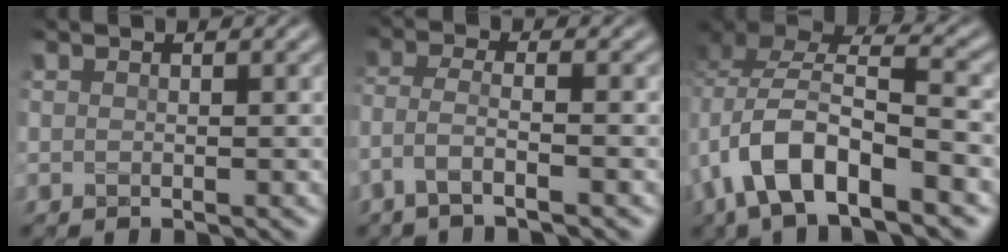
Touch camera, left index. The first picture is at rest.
{"total": 3.4, "force": [-2.1, 0.6, 2.6], "torque": [-0.051, 0.005, -0.056]}
{"total": 9.8, "force": [-3.6, 4.8, 7.8], "torque": [-0.150, 0.005, -0.066]}